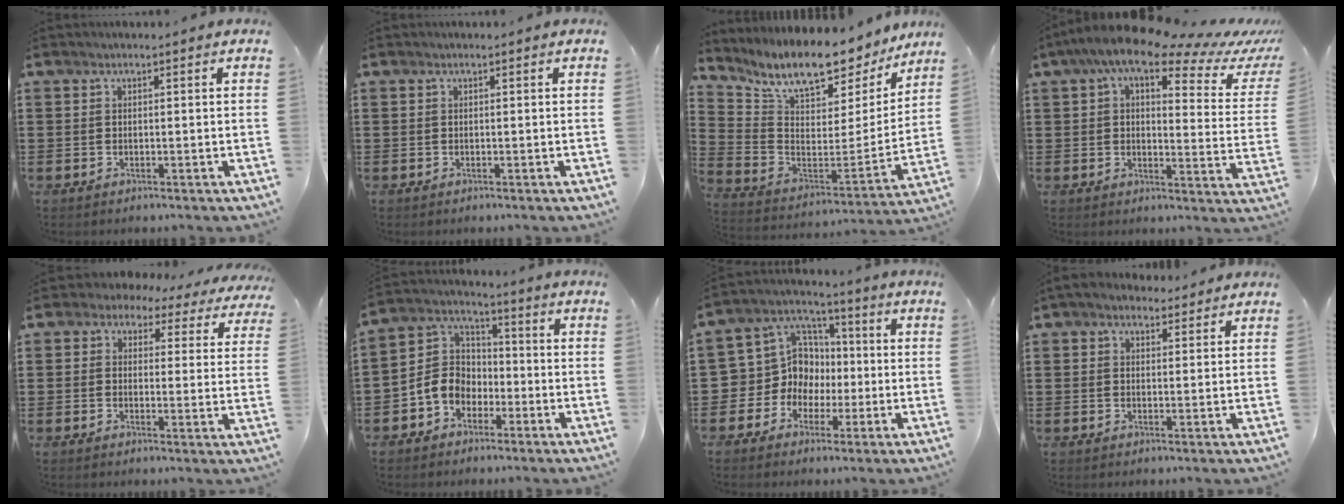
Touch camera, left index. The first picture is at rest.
{"total": 0.0}
{"total": 10.3, "force": [8.9, 2.4, 4.6], "torque": [-0.110, -0.075, 0.148]}
{"total": 11.3, "force": [7.9, 2.5, 7.6], "torque": [-0.150, -0.032, 0.131]}
{"total": 2.8, "force": [2.0, 1.8, 0.8], "torque": [-0.031, -0.010, 0.031]}
{"total": 6.7, "force": [-3.0, 5.4, 2.6], "torque": [-0.084, 0.011, -0.066]}
{"total": 9.3, "force": [-0.6, 9.1, 2.1], "torque": [-0.099, -0.004, -0.012]}
{"total": 4.1, "force": [3.5, 1.7, 1.4], "torque": [-0.038, 0.002, 0.066]}